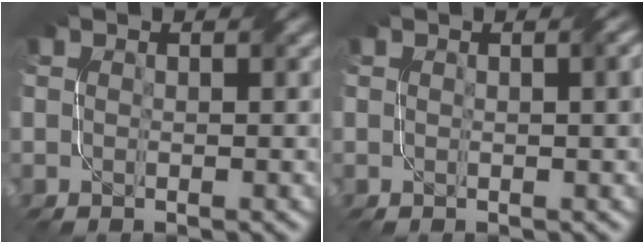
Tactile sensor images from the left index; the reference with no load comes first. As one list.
[{"total": 2.3, "force": [0.5, 0.7, 2.1], "torque": [-0.018, 0.006, 0.005]}]